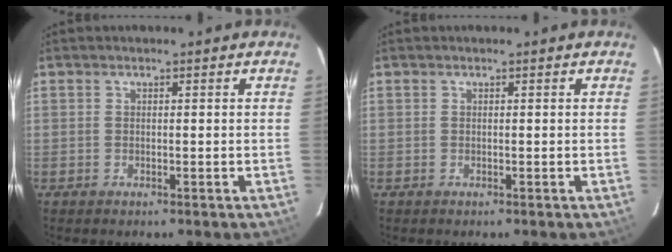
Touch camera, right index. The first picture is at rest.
{"total": 0.0}